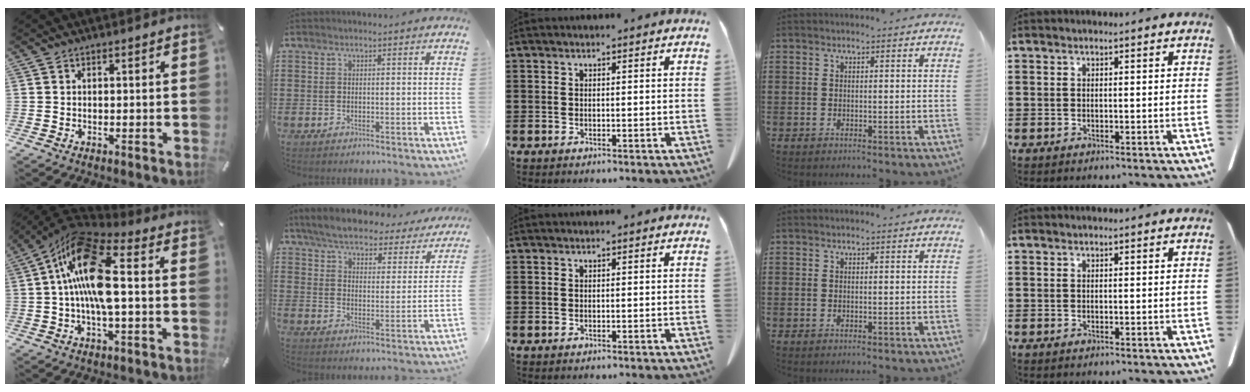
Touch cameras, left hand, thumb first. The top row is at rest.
{"thumb": {"total": 17.1, "force": [0.3, 7.3, 15.5], "torque": [-0.297, 0.002, 0.004]}, "index": {"total": 5.8, "force": [5.6, 0.7, 1.5], "torque": [-0.059, -0.035, 0.096]}}